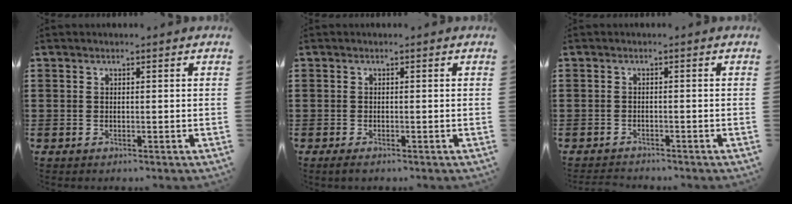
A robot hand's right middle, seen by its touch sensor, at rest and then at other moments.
{"total": 0.8, "force": [-0.6, 0.1, 0.6], "torque": [-0.012, -0.006, -0.010]}
{"total": 1.6, "force": [-1.6, 0.1, 0.0], "torque": [-0.007, -0.002, -0.033]}